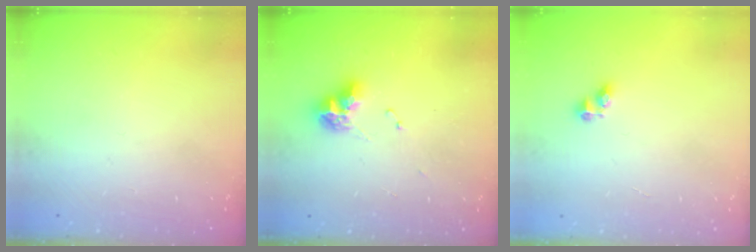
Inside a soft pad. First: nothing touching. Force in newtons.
{"total": 9.0, "press": 8.9, "slide": 0.9}
{"total": 4.1, "press": 4.1, "slide": 0.6}